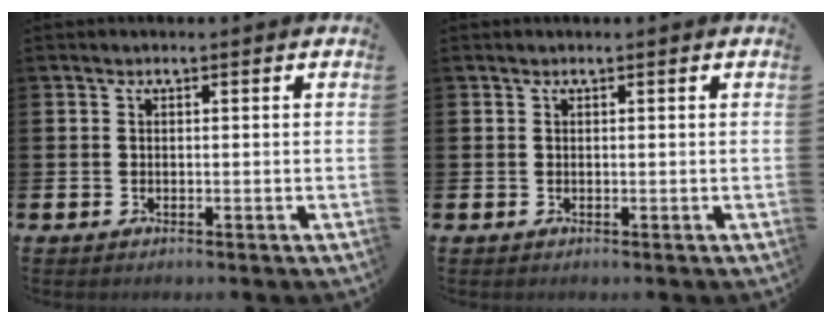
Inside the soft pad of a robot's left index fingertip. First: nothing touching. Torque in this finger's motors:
{"motor_torque": [0.08, -0.12, -0.13, -0.01]}